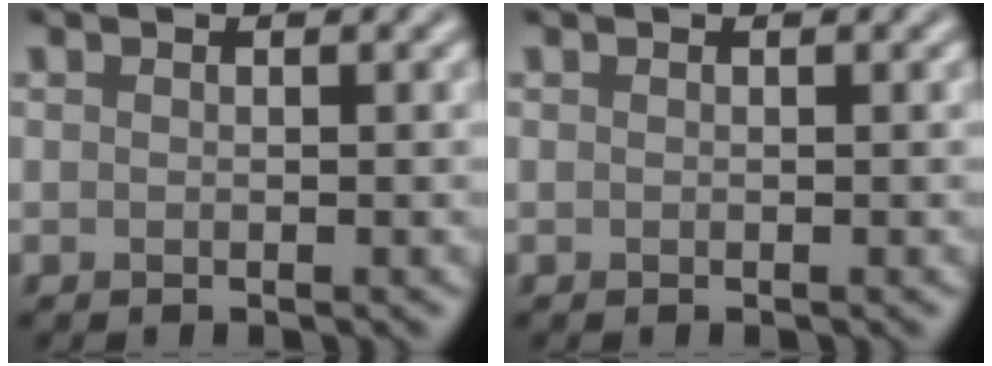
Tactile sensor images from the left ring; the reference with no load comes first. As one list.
[{"total": 0.0}]